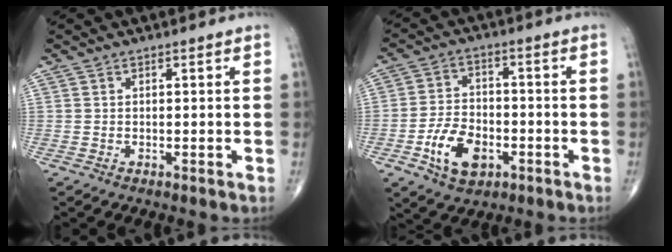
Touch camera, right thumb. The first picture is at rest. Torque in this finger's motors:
{"motor_torque": [0.12, 0.33, 0.19, 0.19, 0.24]}